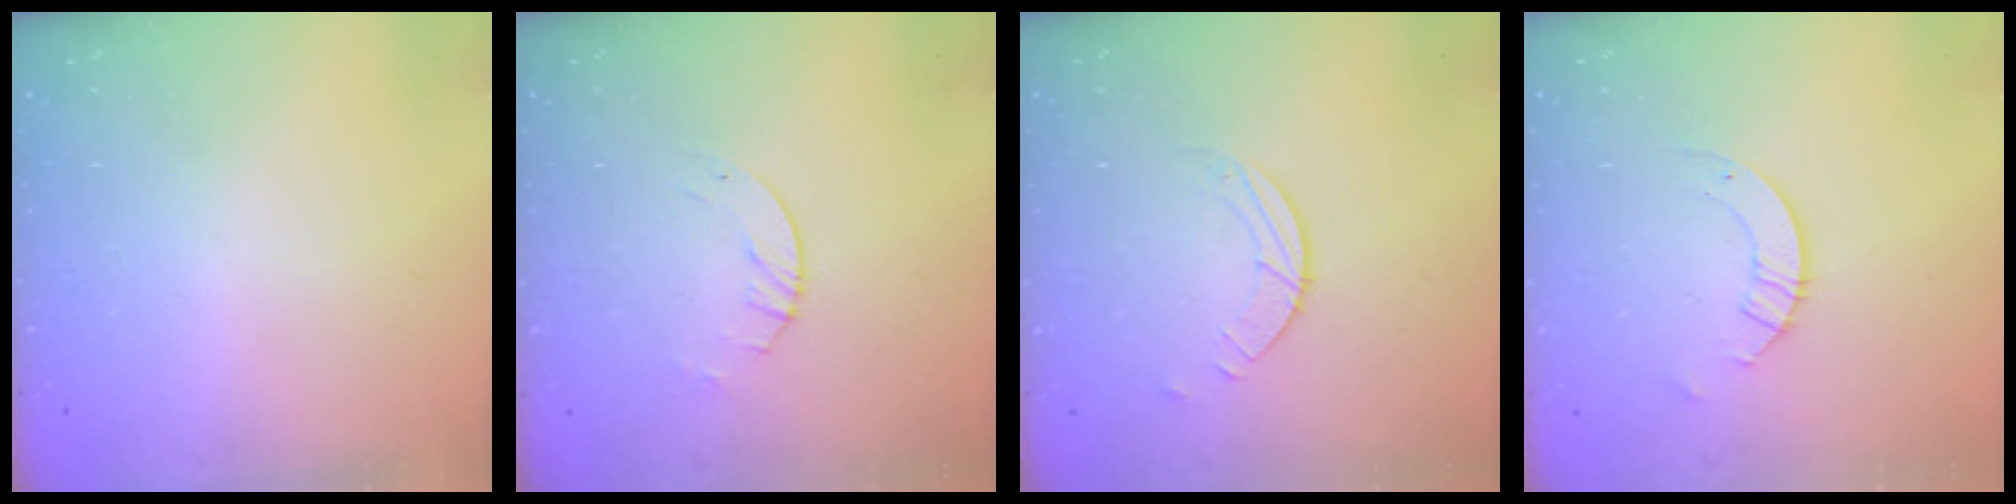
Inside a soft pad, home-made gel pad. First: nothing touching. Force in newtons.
{"total": 2.6, "press": 2.6, "slide": 0.3}
{"total": 1.7, "press": 1.7, "slide": 0.2}
{"total": 3.2, "press": 3.2, "slide": 0.3}